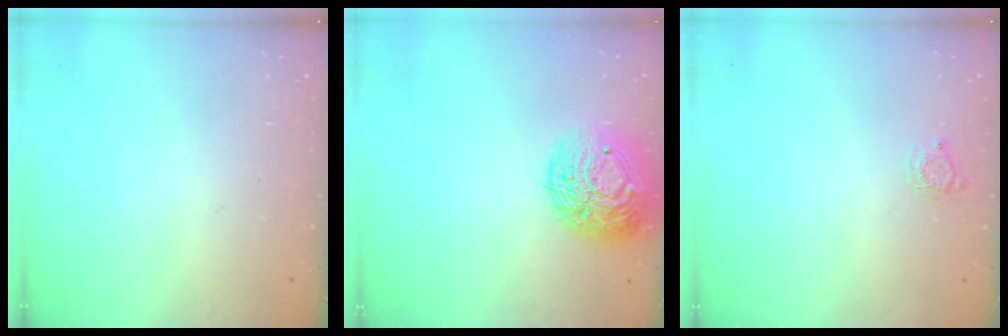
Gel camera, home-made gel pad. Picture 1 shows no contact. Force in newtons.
{"total": 18.6, "press": 18.5, "slide": 1.5}
{"total": 3.0, "press": 3.0, "slide": 0.3}